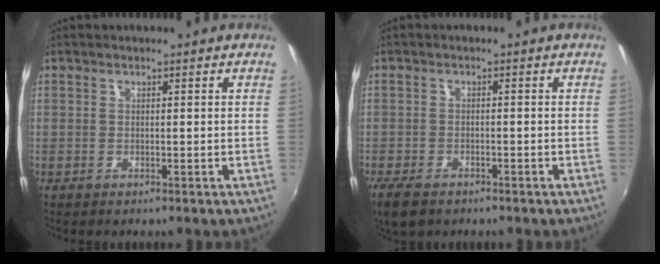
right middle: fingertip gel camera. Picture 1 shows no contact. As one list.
[{"total": 5.4, "force": [-3.9, 2.3, 2.8], "torque": [-0.075, -0.021, -0.075]}]